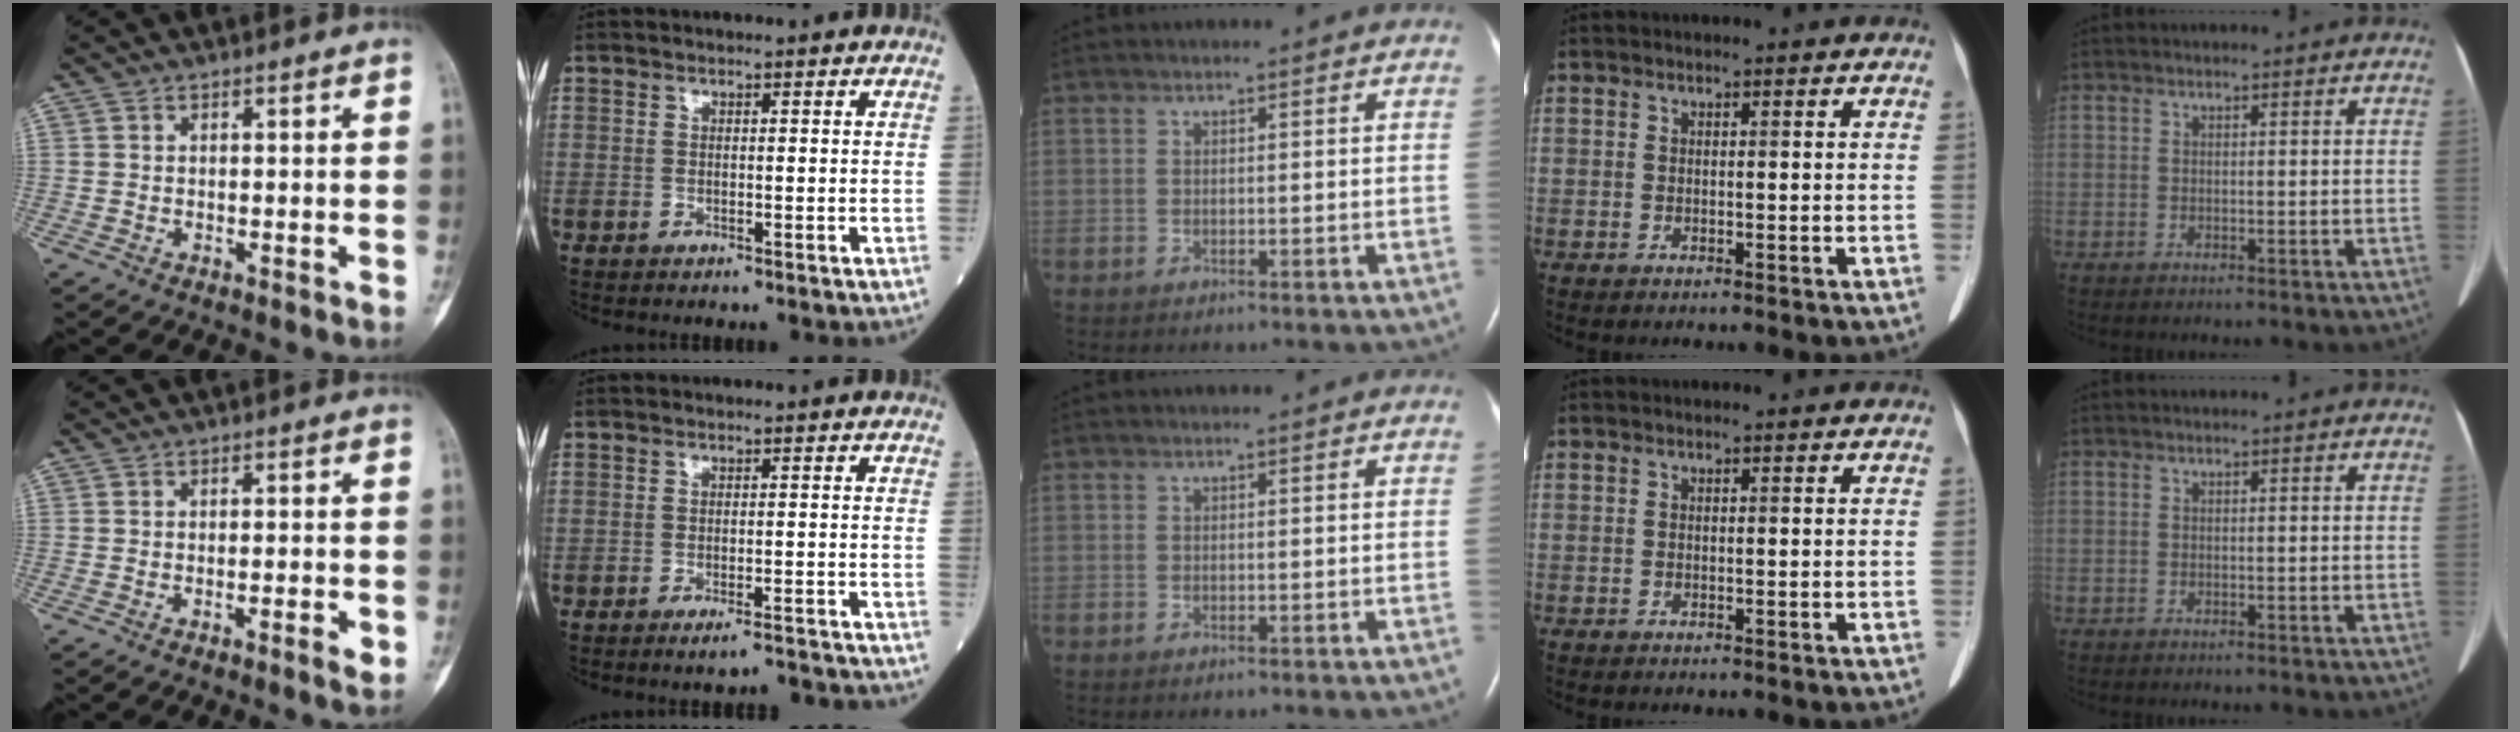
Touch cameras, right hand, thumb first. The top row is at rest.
{"thumb": {"total": 2.5, "force": [-1.1, 0.4, 2.2], "torque": [-0.037, 0.002, -0.016]}, "index": {"total": 4.4, "force": [-4.1, 0.3, 1.6], "torque": [-0.012, -0.004, -0.058]}}